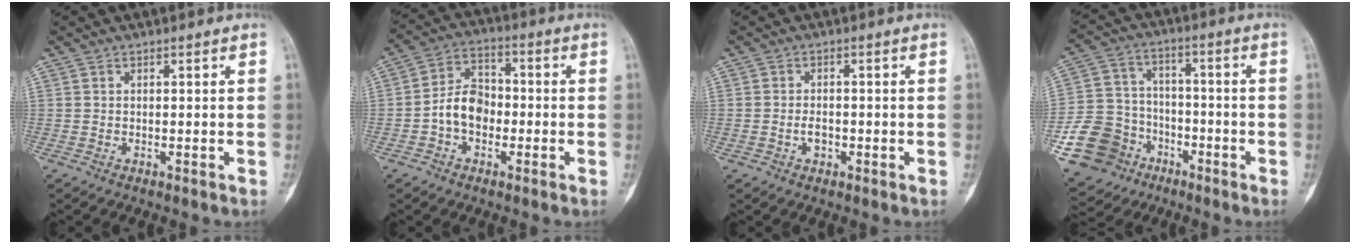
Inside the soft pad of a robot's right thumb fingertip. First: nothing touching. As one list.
[{"total": 8.4, "force": [-1.8, 6.2, 5.5], "torque": [-0.077, 0.031, -0.046]}, {"total": 2.3, "force": [-0.7, 1.7, 1.4], "torque": [-0.017, 0.007, -0.012]}, {"total": 15.6, "force": [-7.0, 12.8, 5.4], "torque": [-0.094, 0.059, -0.114]}]